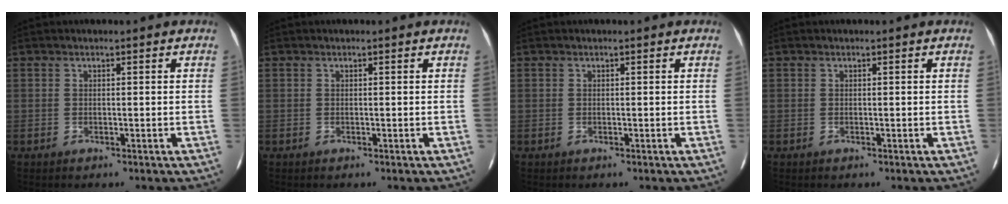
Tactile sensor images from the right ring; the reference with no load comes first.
{"total": 0.0}
{"total": 0.0}
{"total": 0.0}